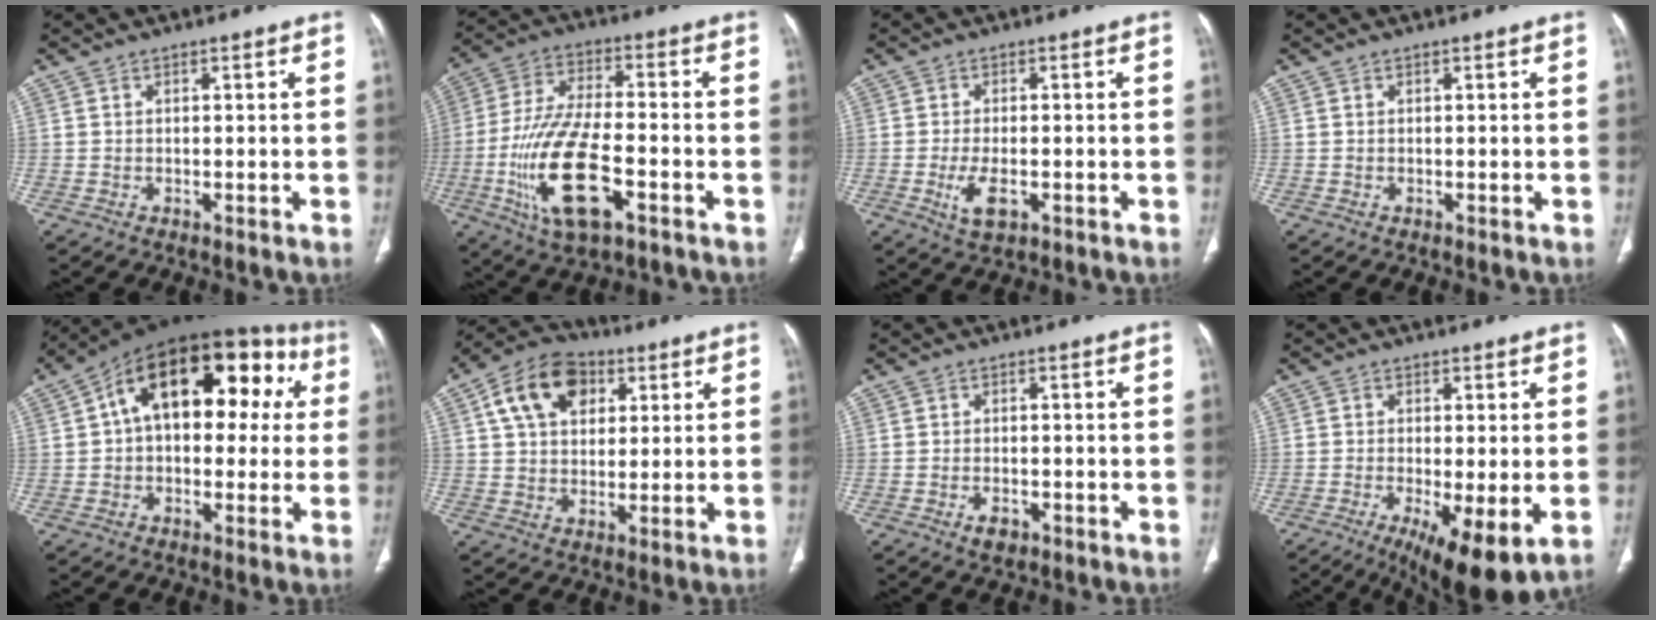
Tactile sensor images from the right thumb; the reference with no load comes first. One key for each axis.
{"total": 17.8, "fx": -6.0, "fy": 7.2, "fz": 15.2, "tx": -0.304, "ty": 0.016, "tz": -0.101}
{"total": 5.2, "fx": -1.7, "fy": 2.5, "fz": 4.3, "tx": -0.083, "ty": -0.001, "tz": -0.024}
{"total": 0.0}
{"total": 21.7, "fx": 4.9, "fy": 12.1, "fz": 17.3, "tx": -0.218, "ty": 0.056, "tz": 0.063}
{"total": 13.5, "fx": 4.9, "fy": 9.3, "fz": 8.5, "tx": -0.125, "ty": 0.006, "tz": 0.079}
{"total": 2.7, "fx": -1.3, "fy": 1.5, "fz": 1.7, "tx": -0.028, "ty": 0.004, "tz": -0.017}
{"total": 11.6, "fx": -4.0, "fy": 3.2, "fz": 10.4, "tx": -0.169, "ty": -0.019, "tz": -0.056}